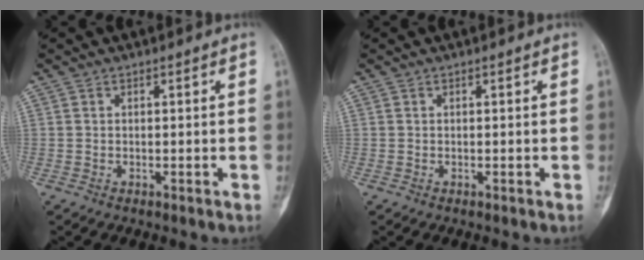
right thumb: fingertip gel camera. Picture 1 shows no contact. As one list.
[{"total": 0.0}]